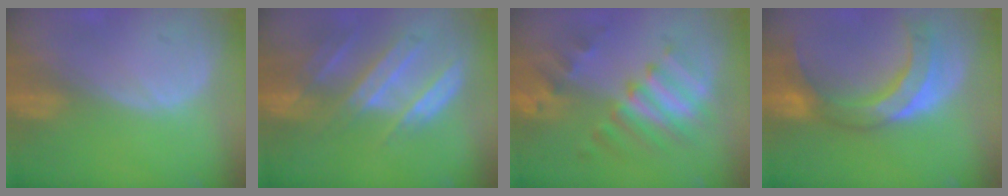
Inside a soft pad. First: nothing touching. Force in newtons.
{"total": 8.7, "press": 7.9, "slide": 3.5}
{"total": 9.4, "press": 8.3, "slide": 4.3}
{"total": 9.7, "press": 9.3, "slide": 2.7}